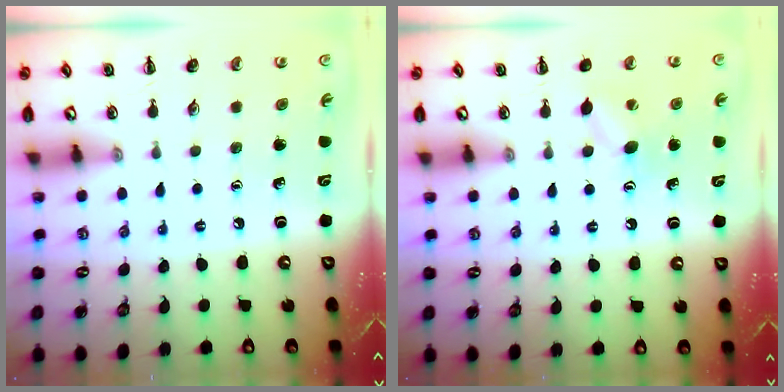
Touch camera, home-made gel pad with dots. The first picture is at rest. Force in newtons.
{"total": 7.4, "press": 7.3, "slide": 1.4}